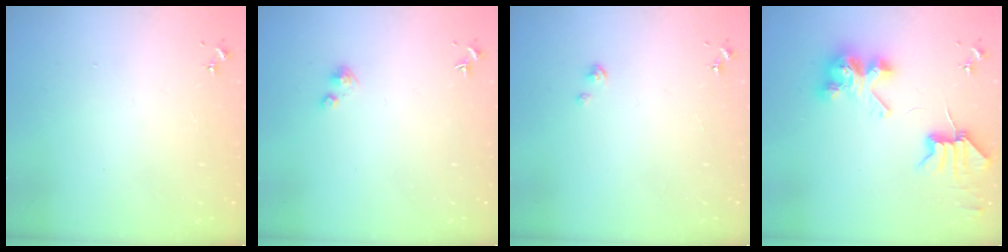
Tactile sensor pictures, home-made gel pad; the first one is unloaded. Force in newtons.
{"total": 3.0, "press": 3.0, "slide": 0.3}
{"total": 1.9, "press": 1.9, "slide": 0.2}
{"total": 7.4, "press": 7.4, "slide": 0.6}